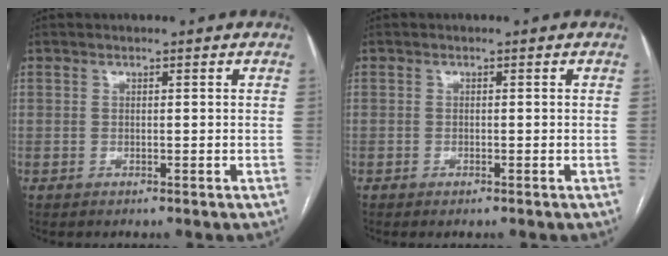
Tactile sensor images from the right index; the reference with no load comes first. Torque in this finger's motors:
{"motor_torque": [0.56, -0.53, -0.04, -0.04]}